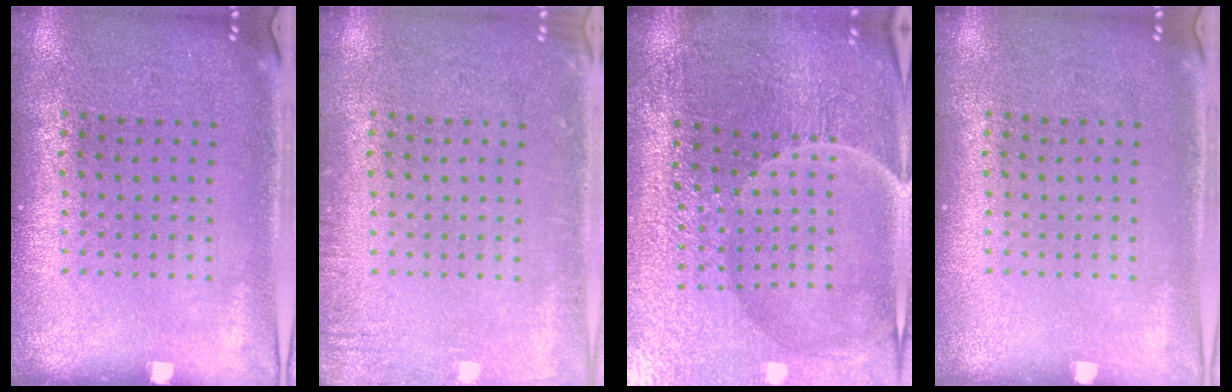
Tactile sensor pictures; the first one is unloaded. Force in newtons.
{"total": 1.7, "press": 1.7, "slide": 0.2}
{"total": 4.1, "press": 4.0, "slide": 0.5}
{"total": 0.0}